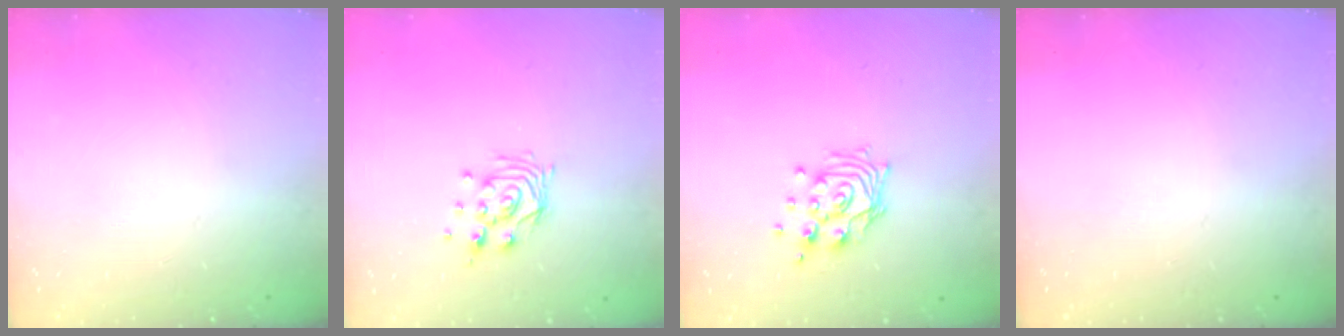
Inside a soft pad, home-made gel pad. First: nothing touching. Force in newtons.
{"total": 9.3, "press": 9.3, "slide": 0.4}
{"total": 11.1, "press": 10.9, "slide": 1.6}
{"total": 0.0}